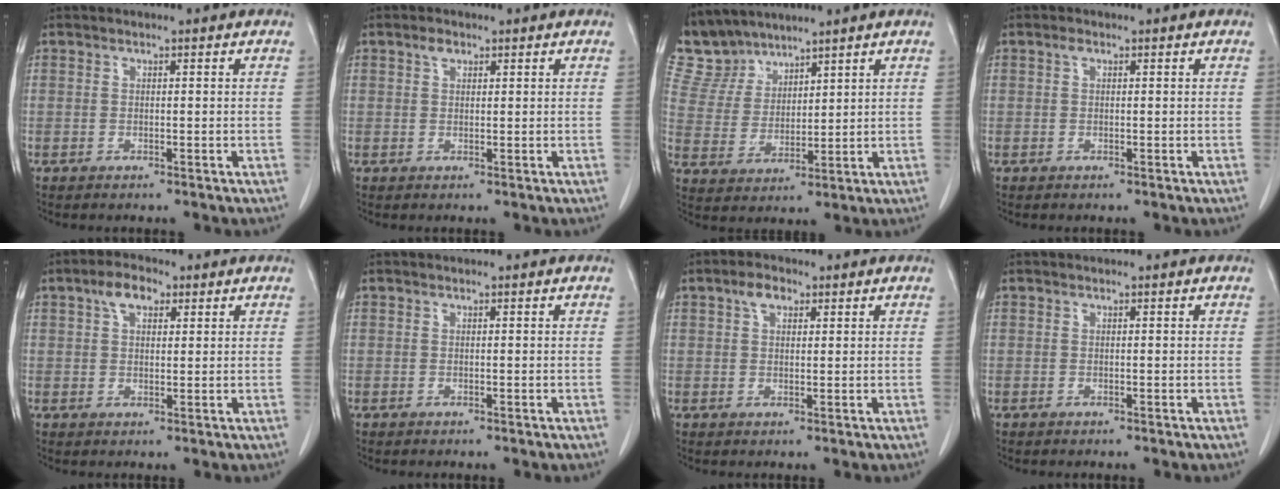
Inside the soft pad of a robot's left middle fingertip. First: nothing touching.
{"total": 1.5, "force": [0.9, 0.9, 0.8], "torque": [-0.014, 0.005, 0.016]}
{"total": 7.3, "force": [6.9, 2.5, 0.2], "torque": [-0.017, 0.009, 0.155]}
{"total": 0.7, "force": [0.3, 0.4, 0.5], "torque": [-0.008, 0.005, 0.005]}
{"total": 4.4, "force": [2.3, 2.3, 3.0], "torque": [-0.059, 0.017, 0.041]}
{"total": 0.0}
{"total": 3.0, "force": [1.6, 1.7, 1.9], "torque": [-0.038, 0.010, 0.030]}
{"total": 0.0}